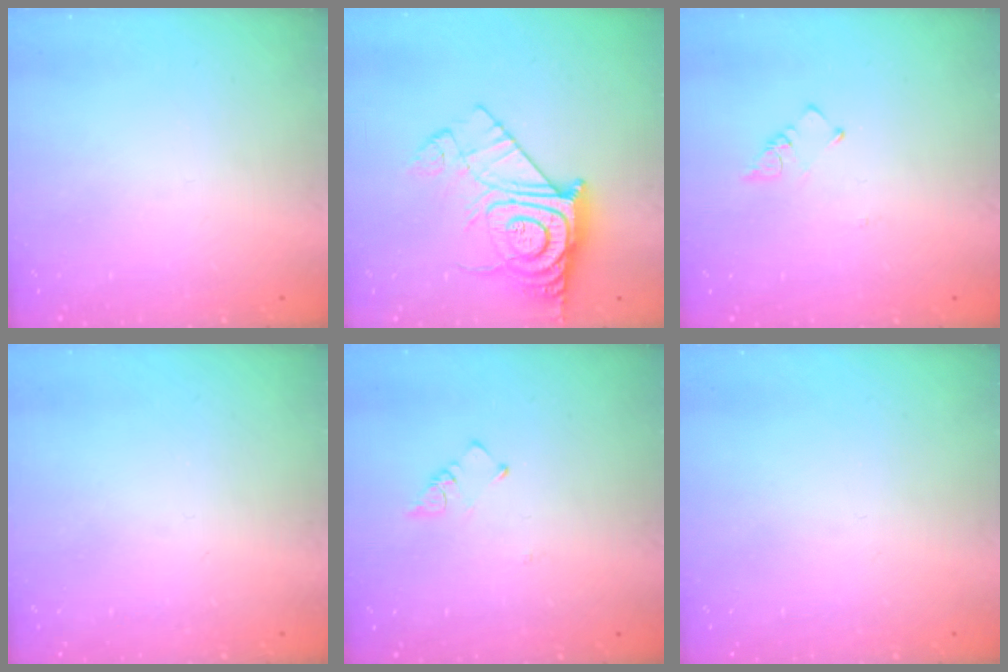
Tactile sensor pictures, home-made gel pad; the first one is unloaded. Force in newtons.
{"total": 16.1, "press": 16.1, "slide": 1.1}
{"total": 2.6, "press": 2.6, "slide": 0.5}
{"total": 2.2, "press": 2.1, "slide": 0.4}
{"total": 2.6, "press": 2.6, "slide": 0.5}
{"total": 0.0}